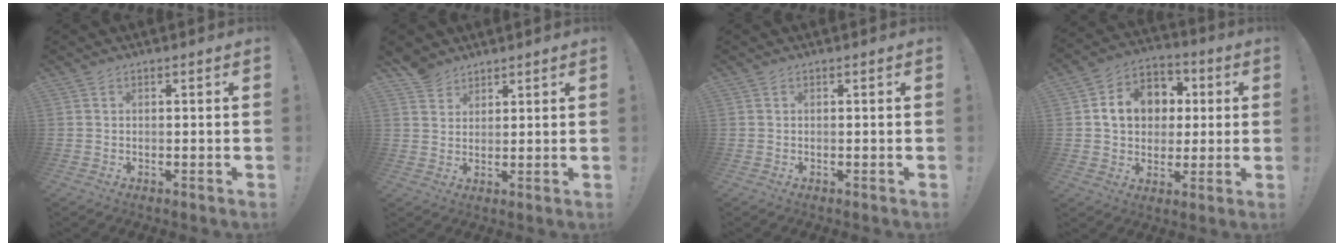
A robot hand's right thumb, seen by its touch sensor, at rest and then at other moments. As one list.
[{"total": 4.8, "force": [3.9, 2.7, 0.5], "torque": [-0.005, -0.024, 0.075]}, {"total": 0.0}, {"total": 13.8, "force": [2.4, 11.5, 7.1], "torque": [-0.096, 0.002, 0.054]}]